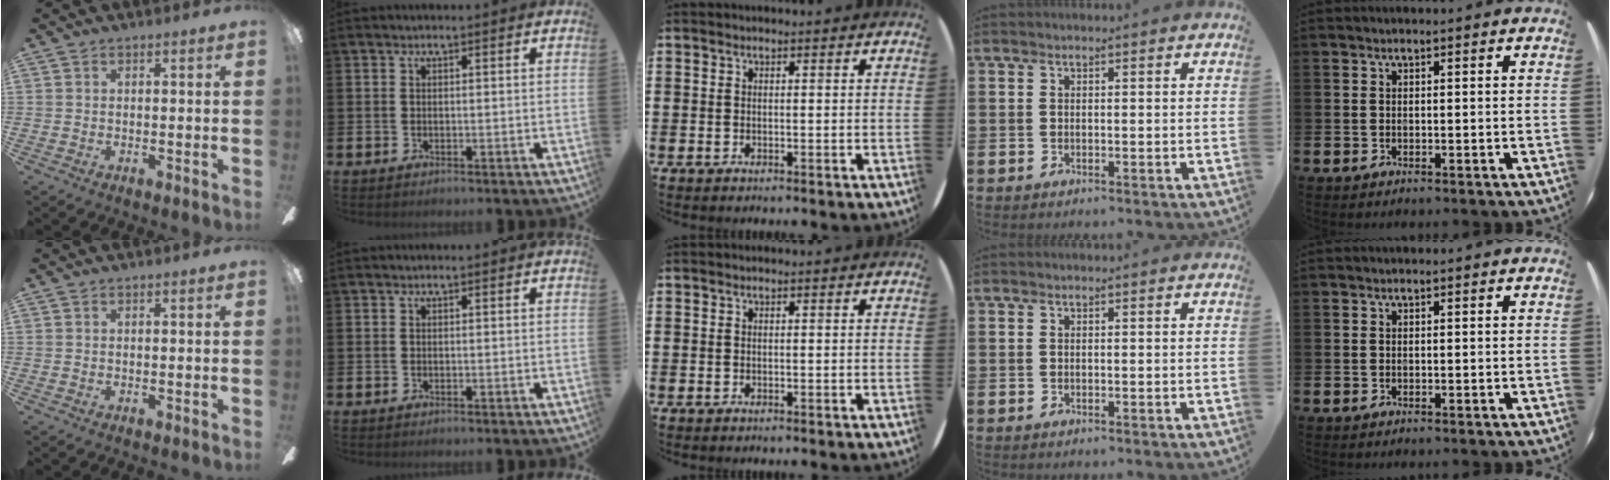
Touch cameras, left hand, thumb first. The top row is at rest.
{}